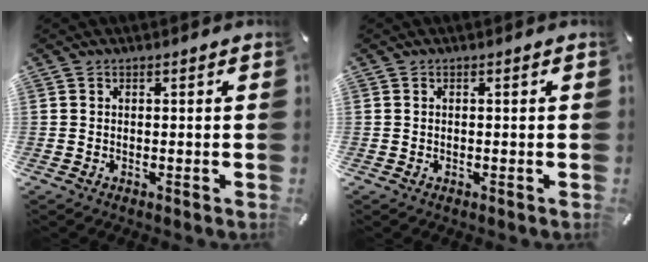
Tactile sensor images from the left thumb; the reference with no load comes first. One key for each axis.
{"total": 0.0}